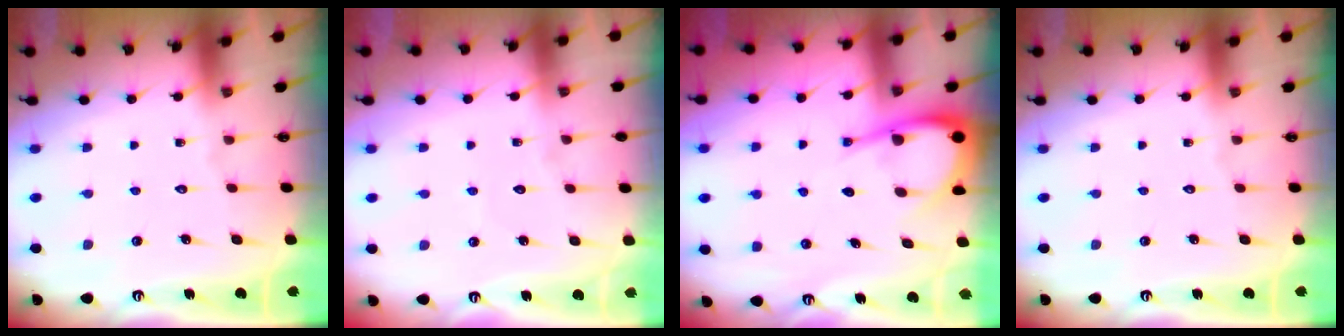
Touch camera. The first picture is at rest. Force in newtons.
{"total": 2.9, "press": 2.9, "slide": 0.3}
{"total": 7.4, "press": 7.4, "slide": 0.8}
{"total": 0.0}